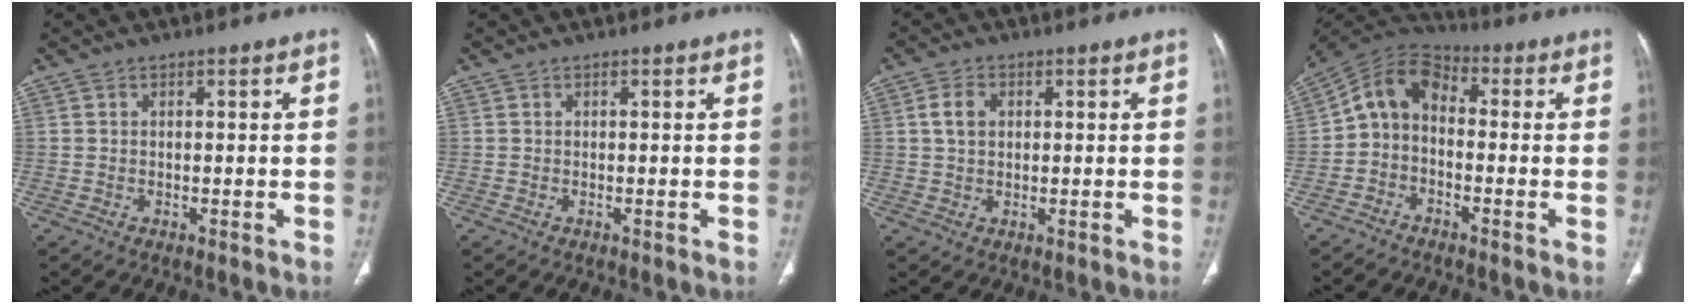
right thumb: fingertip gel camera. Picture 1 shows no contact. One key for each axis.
{"total": 0.0}
{"total": 4.0, "fx": 1.0, "fy": 2.9, "fz": 2.6, "tx": -0.043, "ty": 0.001, "tz": 0.018}
{"total": 8.7, "fx": -1.0, "fy": 6.3, "fz": 5.9, "tx": -0.093, "ty": 0.042, "tz": -0.038}